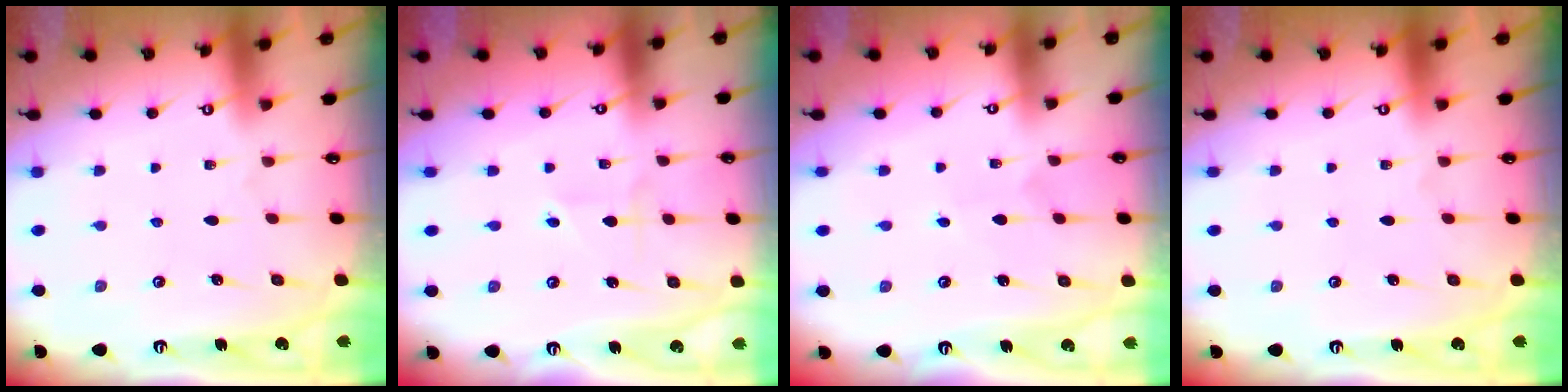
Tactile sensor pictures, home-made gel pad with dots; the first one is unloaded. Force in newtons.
{"total": 1.8, "press": 1.8, "slide": 0.2}
{"total": 1.9, "press": 1.9, "slide": 0.2}
{"total": 0.0}